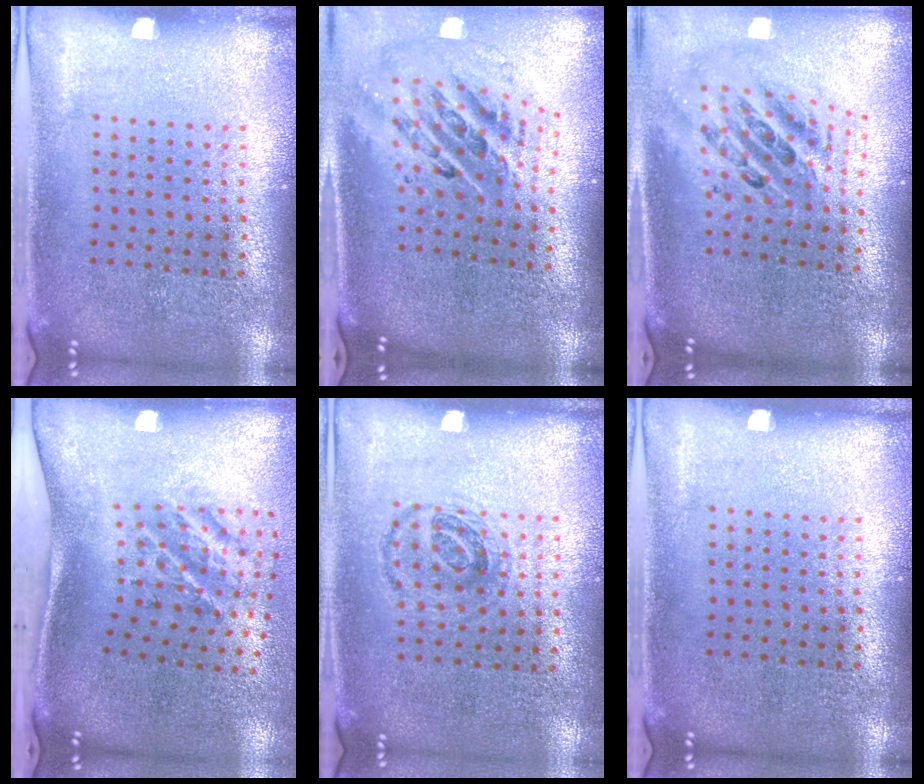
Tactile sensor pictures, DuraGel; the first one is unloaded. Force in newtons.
{"total": 2.2, "press": 1.6, "slide": 1.5}
{"total": 2.5, "press": 1.8, "slide": 1.8}
{"total": 2.2, "press": 1.2, "slide": 1.8}
{"total": 1.0, "press": 0.9, "slide": 0.3}
{"total": 0.0}